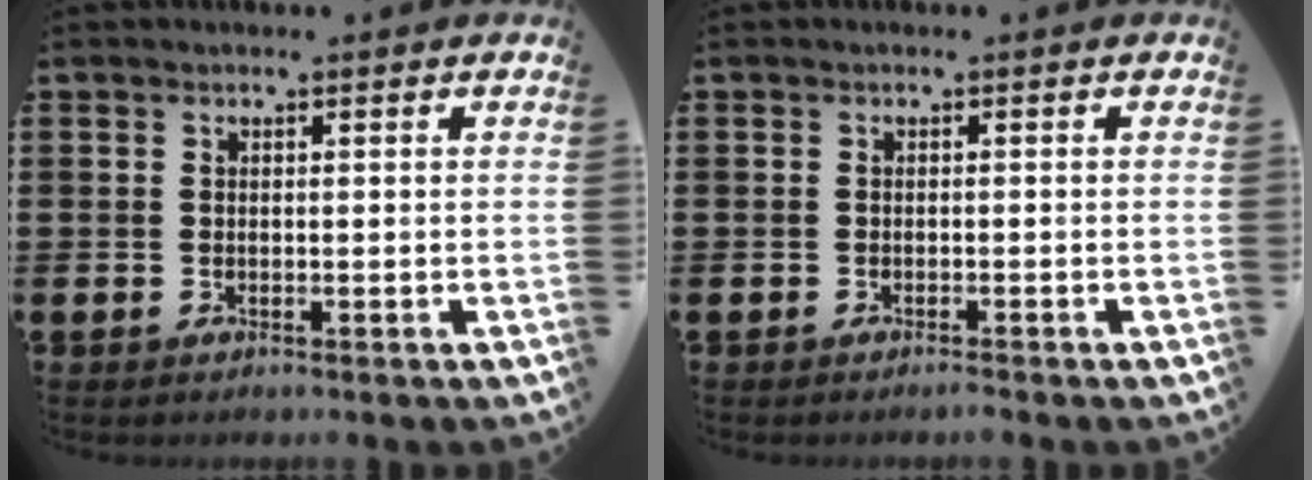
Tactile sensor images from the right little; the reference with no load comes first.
{"total": 0.5, "force": [-0.5, 0.0, 0.2], "torque": [-0.004, -0.004, -0.009]}